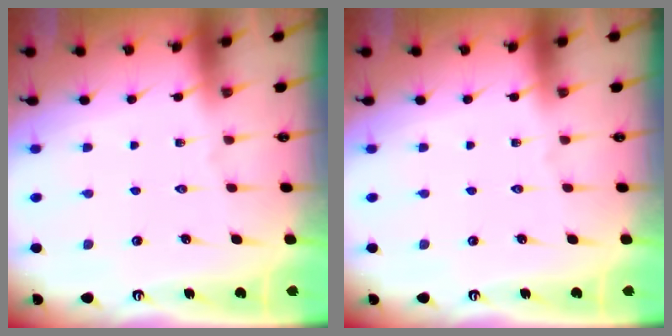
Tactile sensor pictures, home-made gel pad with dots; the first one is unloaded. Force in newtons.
{"total": 0.0}